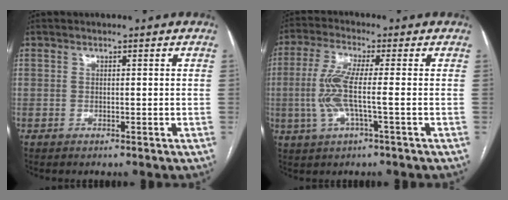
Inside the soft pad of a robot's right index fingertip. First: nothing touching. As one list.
[{"total": 7.6, "force": [-0.9, 0.8, 7.5], "torque": [-0.168, 0.006, -0.023]}]